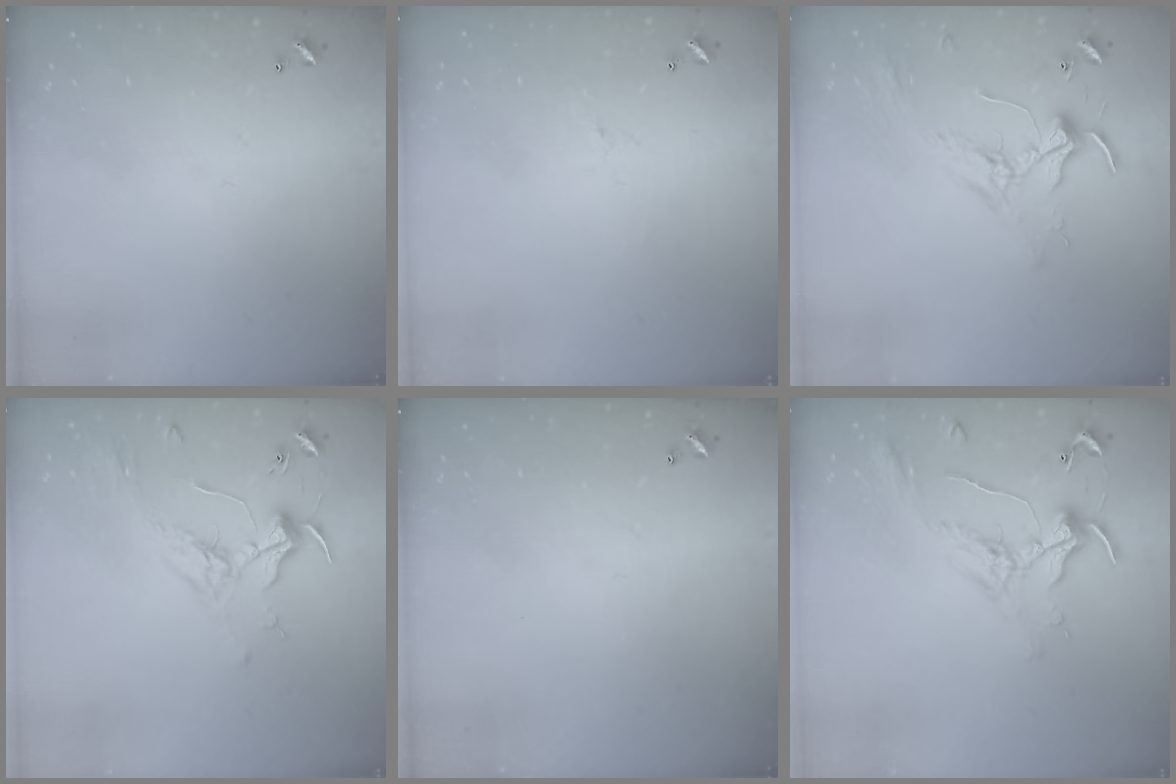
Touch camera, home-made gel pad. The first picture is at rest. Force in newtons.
{"total": 0.8, "press": 0.7, "slide": 0.5}
{"total": 2.3, "press": 2.3, "slide": 0.5}
{"total": 1.8, "press": 1.6, "slide": 0.8}
{"total": 0.0}
{"total": 1.1, "press": 1.0, "slide": 0.4}